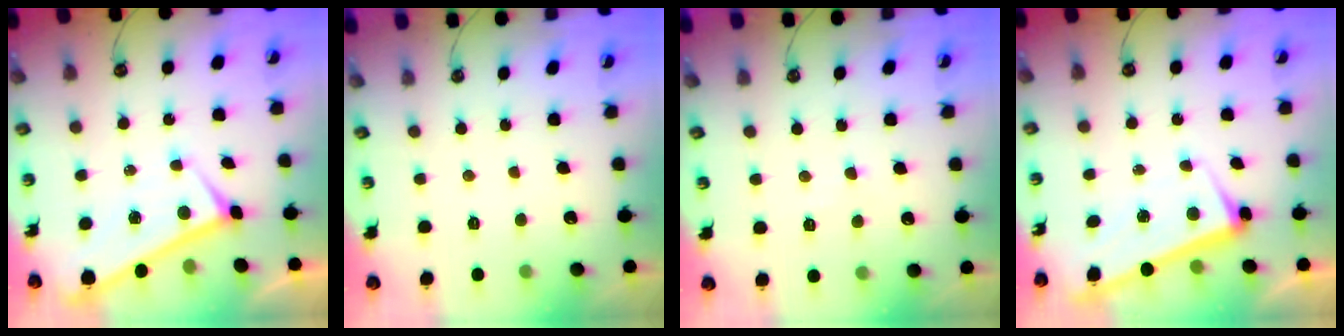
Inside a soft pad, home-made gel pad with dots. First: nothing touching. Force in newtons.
{"total": 0.0}
{"total": 1.4, "press": 1.3, "slide": 0.4}
{"total": 2.5, "press": 2.4, "slide": 0.7}